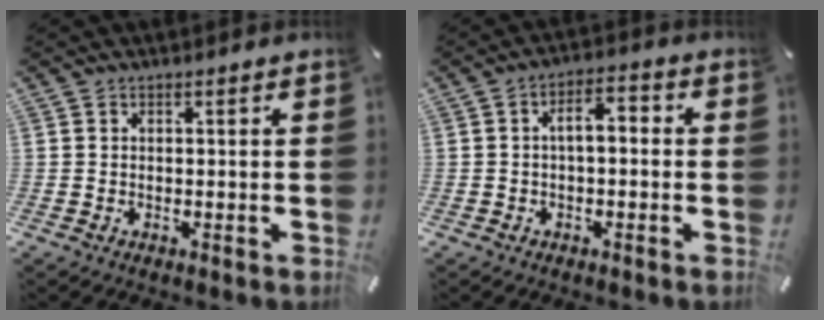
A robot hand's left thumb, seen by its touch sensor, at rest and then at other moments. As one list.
[{"total": 5.3, "force": [-0.7, 2.7, 4.5], "torque": [-0.075, 0.017, -0.018]}]